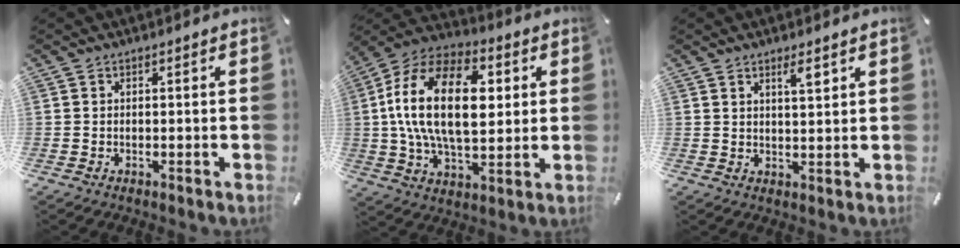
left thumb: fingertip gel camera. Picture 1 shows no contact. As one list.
[{"total": 22.7, "force": [3.0, 13.4, 18.1], "torque": [-0.369, 0.004, 0.038]}, {"total": 3.6, "force": [2.5, 0.6, 2.5], "torque": [-0.047, -0.005, 0.041]}]